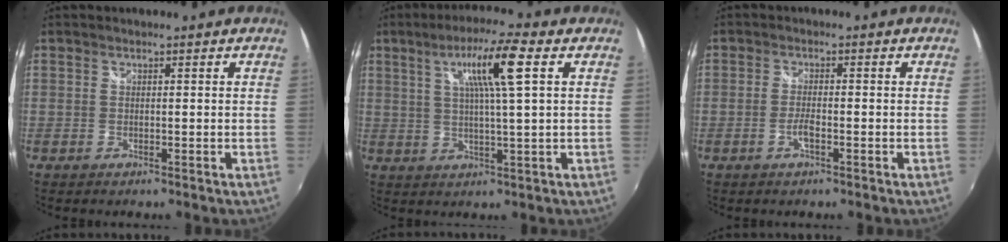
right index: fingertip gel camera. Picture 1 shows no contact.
{"total": 9.9, "force": [3.5, 0.1, 9.2], "torque": [-0.161, 0.010, 0.060]}
{"total": 2.3, "force": [-1.1, 0.3, 2.0], "torque": [-0.046, -0.001, -0.022]}